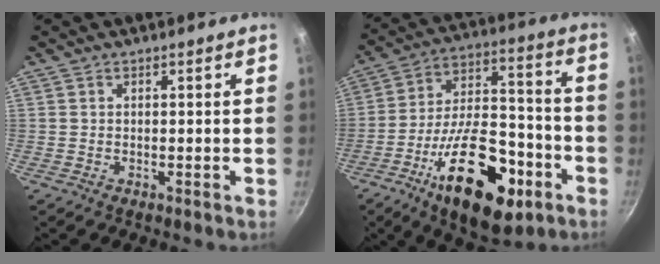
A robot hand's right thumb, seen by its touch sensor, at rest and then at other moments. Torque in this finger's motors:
{"motor_torque": [2.15, 2.85, 2.22, -0.55, 0.28]}